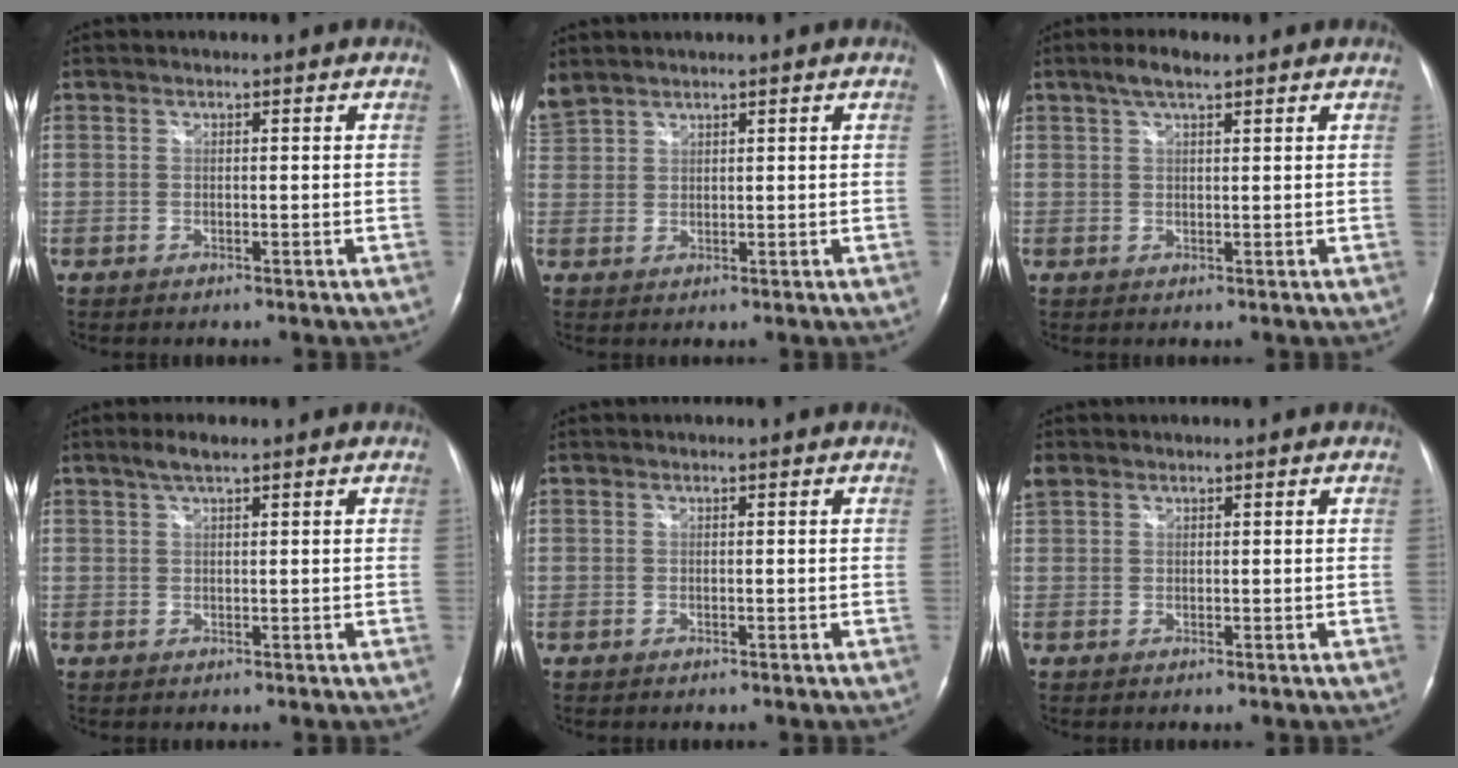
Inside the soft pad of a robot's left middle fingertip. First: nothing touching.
{"total": 3.8, "force": [3.6, 1.1, 0.7], "torque": [-0.032, 0.021, 0.083]}
{"total": 3.6, "force": [2.5, 0.7, 2.5], "torque": [-0.054, 0.008, 0.048]}
{"total": 2.6, "force": [1.9, 0.3, 1.8], "torque": [-0.042, 0.005, 0.037]}
{"total": 0.0}
{"total": 3.0, "force": [2.0, 1.9, 0.9], "torque": [-0.038, 0.022, 0.046]}